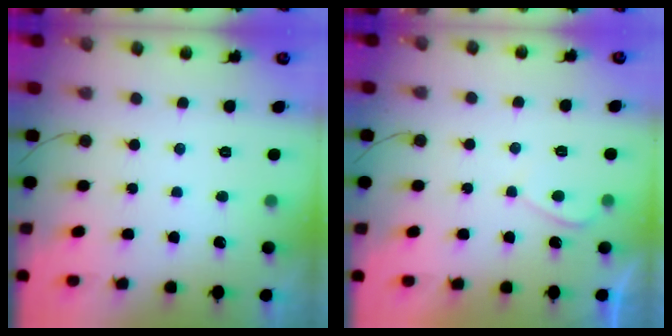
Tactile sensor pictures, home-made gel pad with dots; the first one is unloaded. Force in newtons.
{"total": 0.7, "press": 0.4, "slide": 0.5}